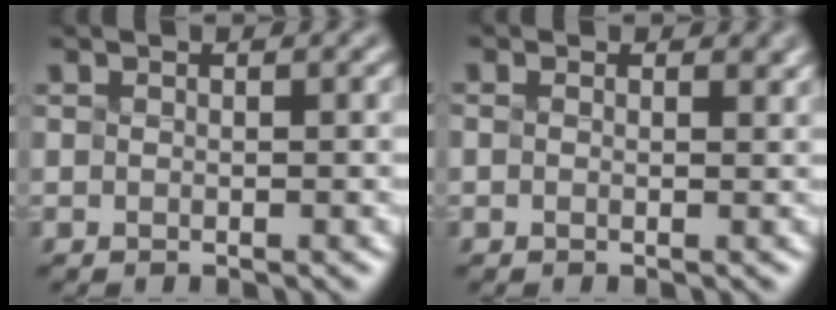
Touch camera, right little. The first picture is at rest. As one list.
[{"total": 0.0}]